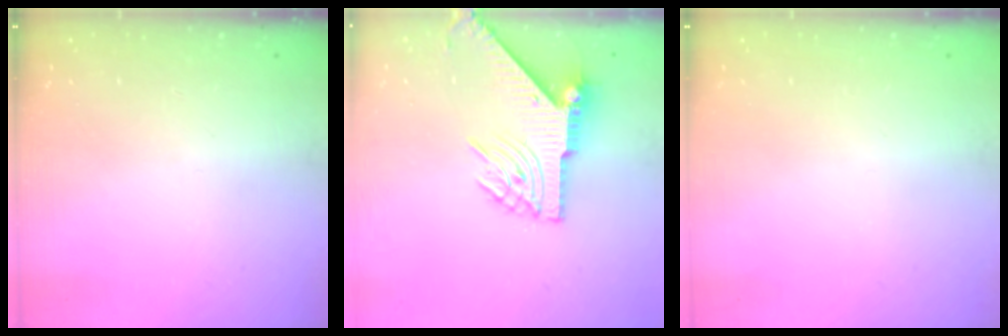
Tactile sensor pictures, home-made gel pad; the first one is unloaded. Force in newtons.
{"total": 8.8, "press": 8.7, "slide": 1.3}
{"total": 0.0}